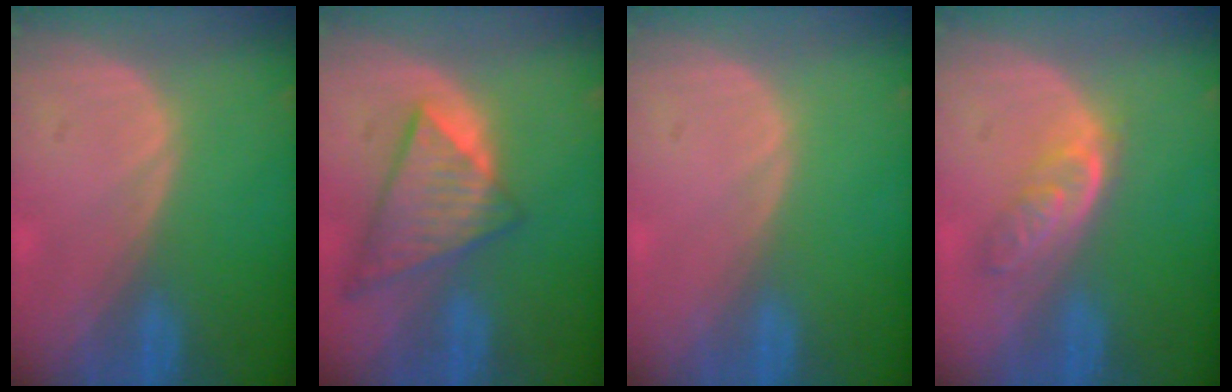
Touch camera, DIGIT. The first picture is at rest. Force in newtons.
{"total": 9.0, "press": 7.9, "slide": 4.4}
{"total": 0.0}
{"total": 4.7, "press": 4.4, "slide": 1.9}